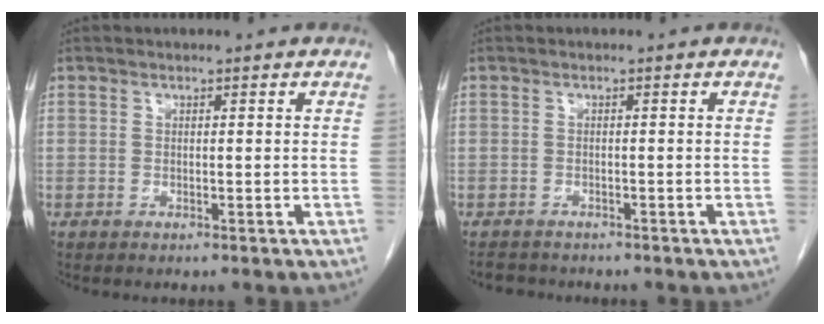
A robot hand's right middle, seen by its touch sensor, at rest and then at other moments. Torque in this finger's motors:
{"motor_torque": [-0.04, 0.04, -0.06, -0.01]}